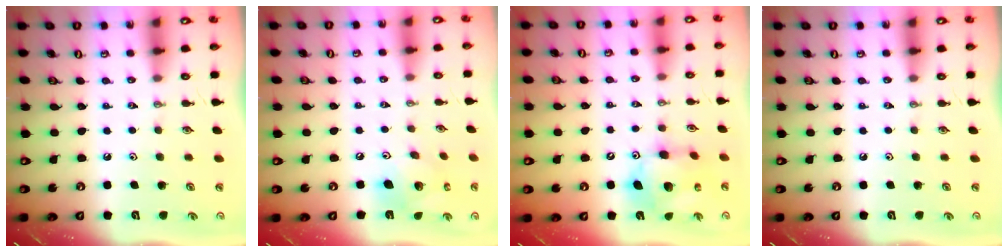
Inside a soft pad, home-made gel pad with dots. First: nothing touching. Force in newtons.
{"total": 14.7, "press": 14.4, "slide": 2.6}
{"total": 13.1, "press": 13.0, "slide": 1.2}
{"total": 0.0}